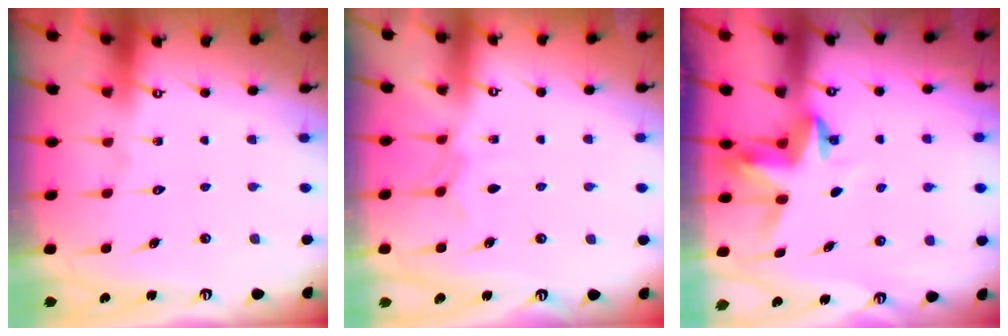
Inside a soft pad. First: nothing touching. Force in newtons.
{"total": 3.8, "press": 3.7, "slide": 0.5}
{"total": 3.8, "press": 3.8, "slide": 0.3}